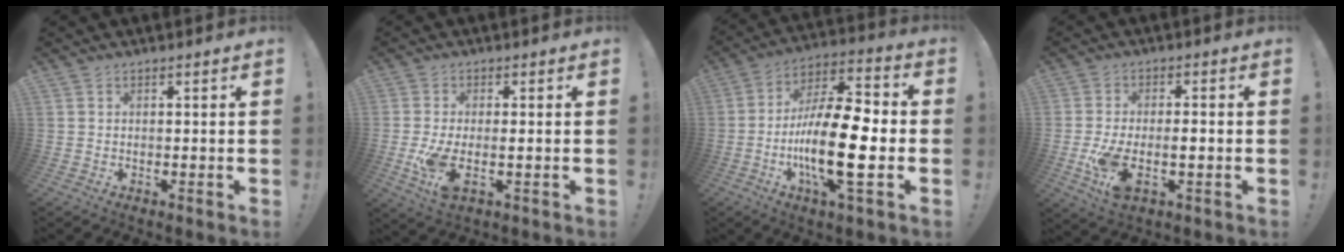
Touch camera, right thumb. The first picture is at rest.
{"total": 6.9, "force": [-1.4, 2.8, 6.2], "torque": [-0.124, -0.016, -0.024]}
{"total": 21.6, "force": [-4.8, 6.8, 20.0], "torque": [-0.378, 0.009, -0.082]}
{"total": 8.4, "force": [-2.4, 4.0, 7.0], "torque": [-0.142, -0.006, -0.044]}